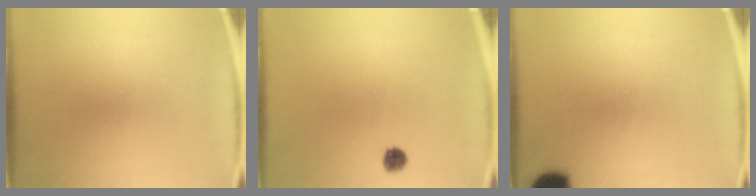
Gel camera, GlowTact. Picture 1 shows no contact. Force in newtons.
{"total": 2.2}
{"total": 9.6}